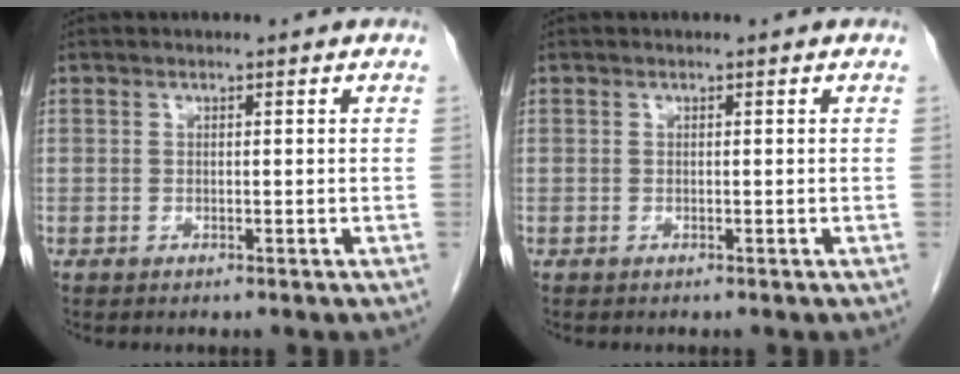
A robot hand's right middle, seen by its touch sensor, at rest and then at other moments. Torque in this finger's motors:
{"motor_torque": [0.00, 0.00, 0.00, 0.00]}